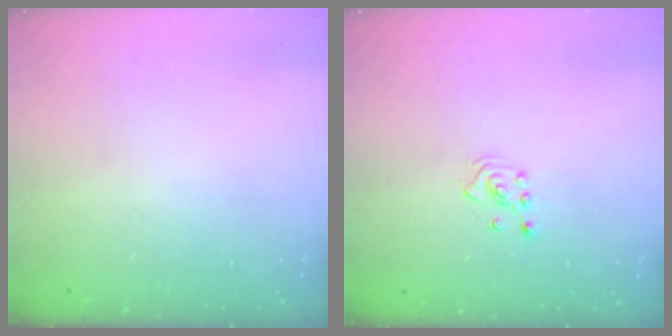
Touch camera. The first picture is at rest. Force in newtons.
{"total": 2.2, "press": 2.2, "slide": 0.2}